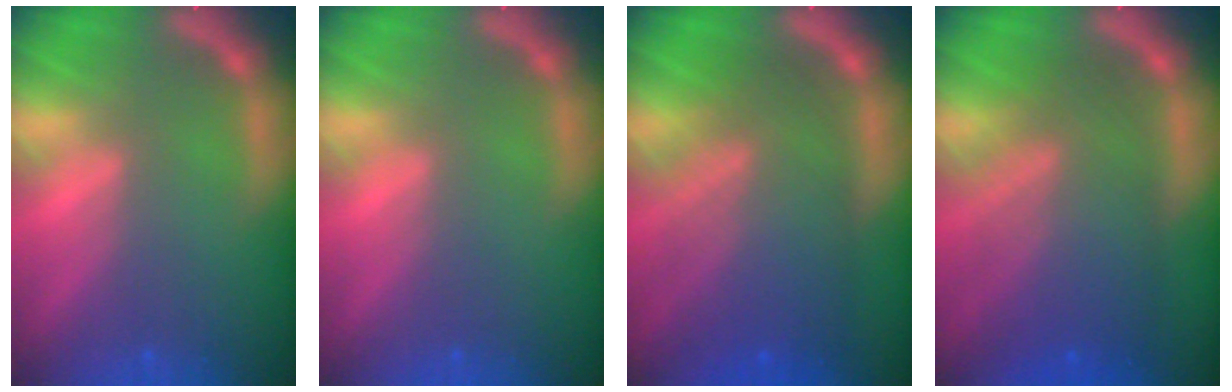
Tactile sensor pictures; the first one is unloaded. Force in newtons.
{"total": 0.0}
{"total": 9.5}
{"total": 9.0}